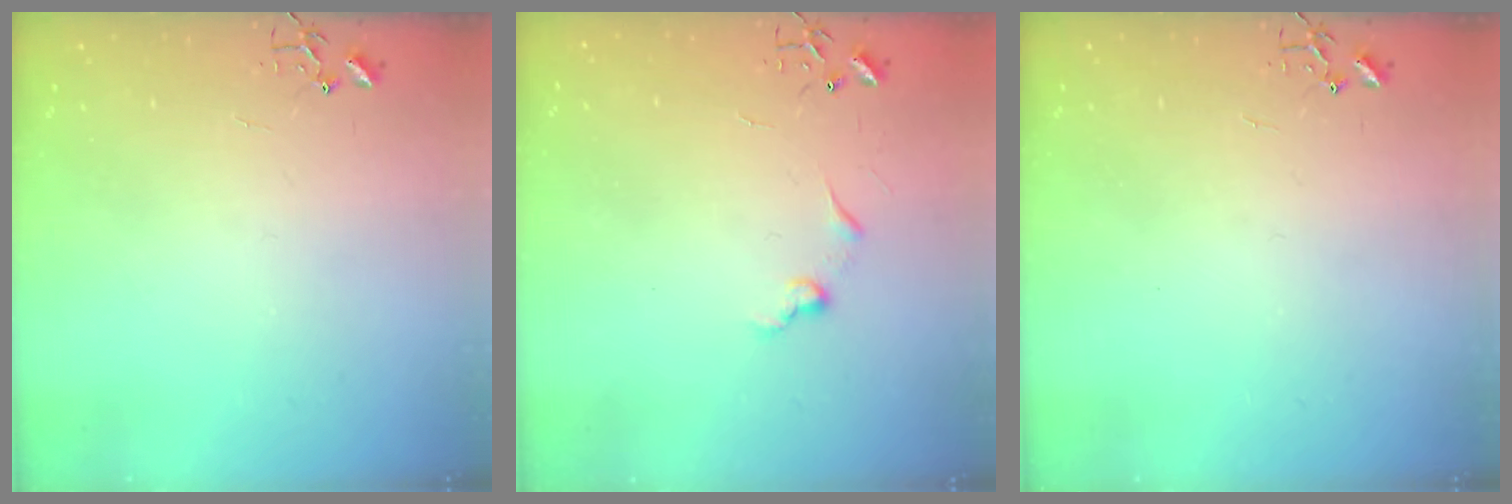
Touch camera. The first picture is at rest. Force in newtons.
{"total": 6.3, "press": 6.3, "slide": 0.5}
{"total": 0.0}